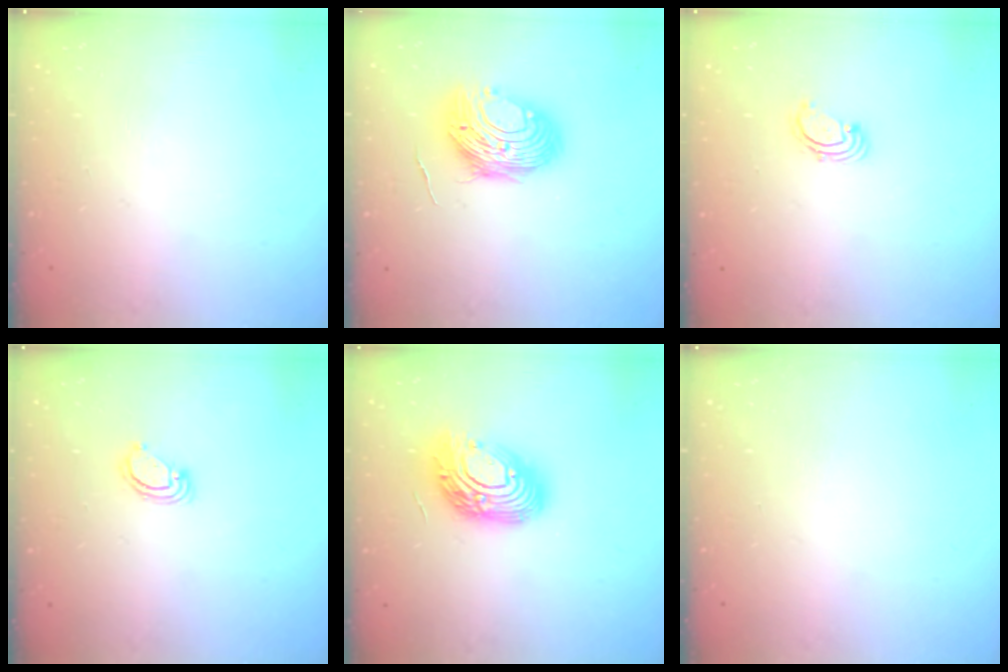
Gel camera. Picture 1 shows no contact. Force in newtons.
{"total": 11.5, "press": 11.4, "slide": 1.1}
{"total": 1.7, "press": 1.7, "slide": 0.2}
{"total": 4.0, "press": 4.0, "slide": 0.2}
{"total": 15.7, "press": 15.7, "slide": 1.1}
{"total": 0.0}